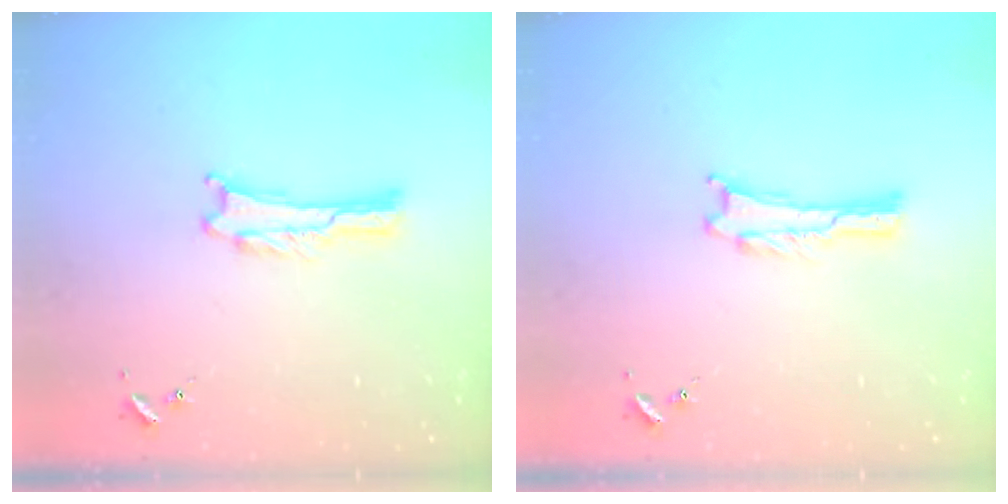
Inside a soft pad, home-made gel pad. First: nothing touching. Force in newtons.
{"total": 0.0}